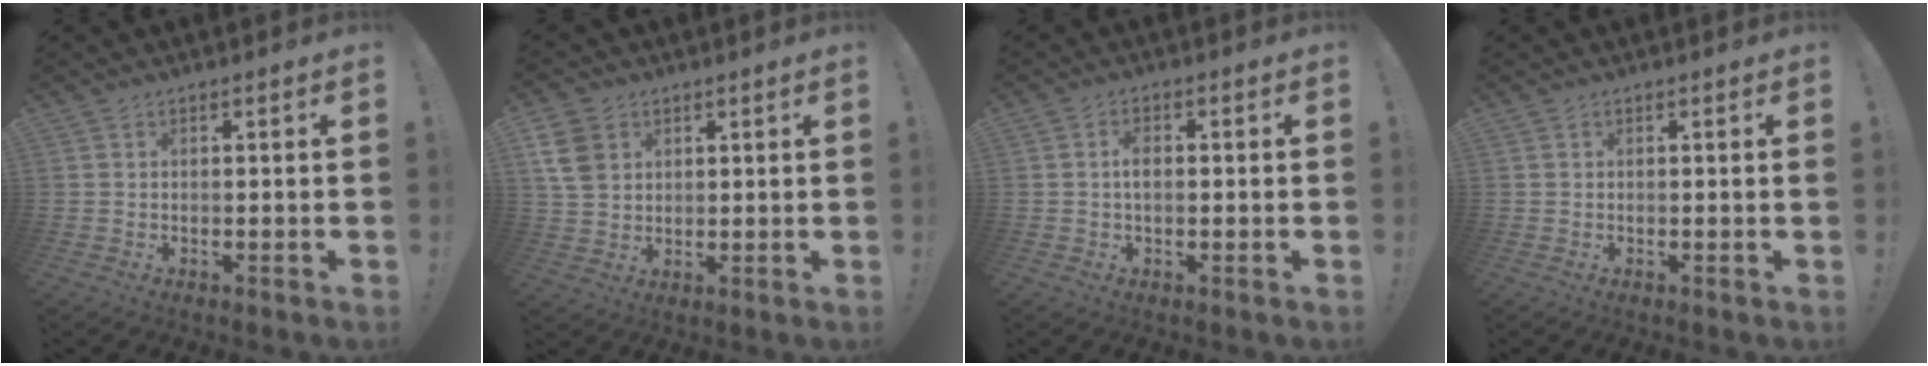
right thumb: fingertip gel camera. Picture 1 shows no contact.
{"total": 10.3, "force": [3.9, 8.5, 4.4], "torque": [-0.084, -0.010, 0.082]}
{"total": 3.4, "force": [0.2, 1.9, 2.8], "torque": [-0.038, 0.001, 0.000]}
{"total": 0.5, "force": [0.0, -0.2, 0.5], "torque": [-0.002, -0.004, -0.002]}